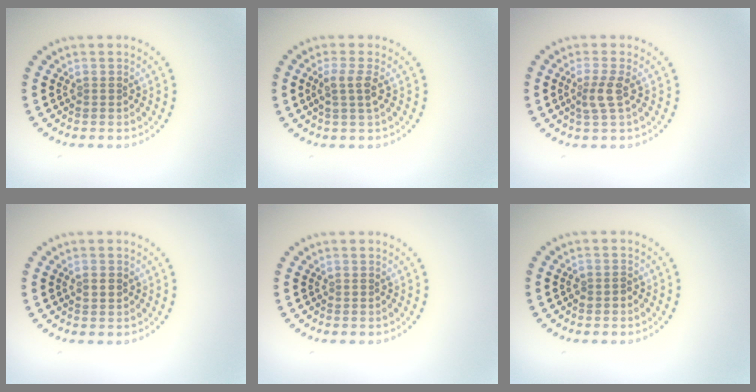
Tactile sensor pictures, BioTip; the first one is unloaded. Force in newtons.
{"total": 2.0, "press": 1.7, "slide": 1.0}
{"total": 2.1, "press": 1.6, "slide": 1.3}
{"total": 1.5, "press": 1.5, "slide": 0.1}
{"total": 0.0}
{"total": 0.8, "press": 0.7, "slide": 0.4}